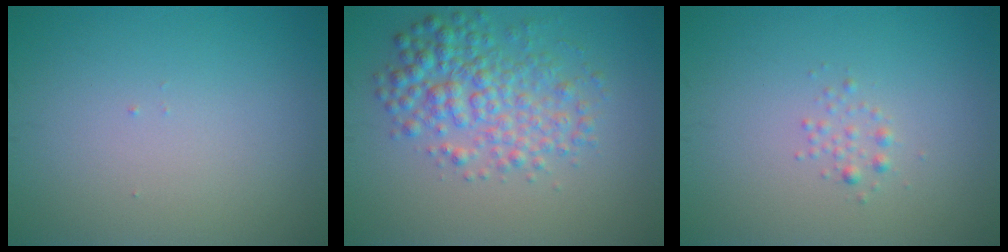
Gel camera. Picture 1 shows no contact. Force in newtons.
{"total": 4.8, "press": 4.8, "slide": 0.0}
{"total": 0.9, "press": 0.9, "slide": 0.0}